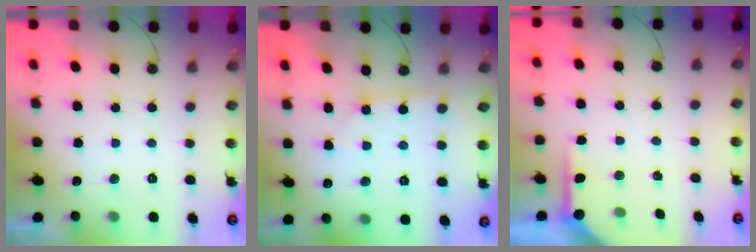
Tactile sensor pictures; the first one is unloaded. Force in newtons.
{"total": 5.1, "press": 5.1, "slide": 0.6}
{"total": 4.5, "press": 4.5, "slide": 0.2}